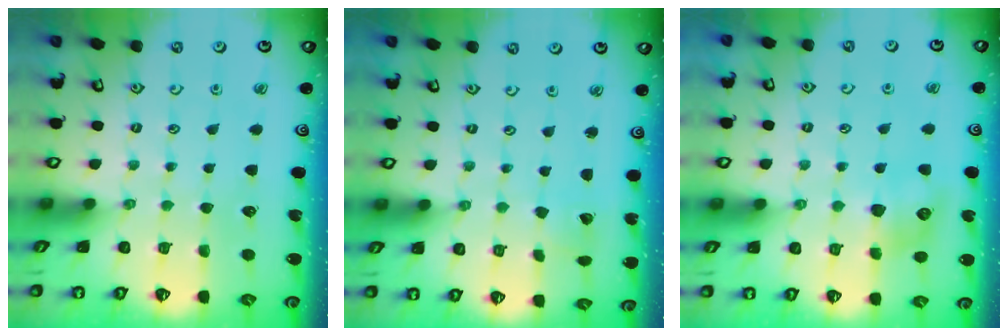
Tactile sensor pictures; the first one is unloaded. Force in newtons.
{"total": 2.6, "press": 2.6, "slide": 0.4}
{"total": 8.0, "press": 8.0, "slide": 0.4}